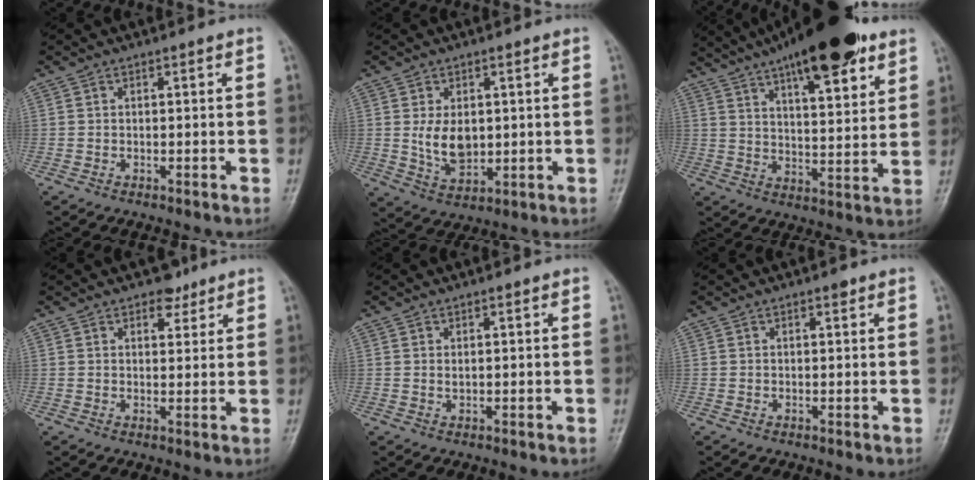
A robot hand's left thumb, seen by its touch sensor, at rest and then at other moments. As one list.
[{"total": 6.9, "force": [0.9, 4.6, 5.0], "torque": [-0.072, -0.016, 0.029]}, {"total": 21.3, "force": [13.4, 6.4, 15.3], "torque": [-0.219, -0.036, 0.208]}, {"total": 3.6, "force": [2.6, 2.1, 1.3], "torque": [0.000, -0.015, 0.038]}, {"total": 1.1, "force": [0.7, 0.5, 0.8], "torque": [-0.009, -0.004, 0.012]}, {"total": 1.0, "force": [0.8, 0.4, 0.6], "torque": [-0.005, -0.004, 0.011]}]